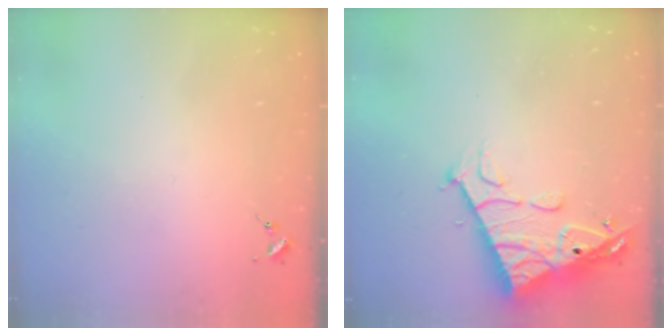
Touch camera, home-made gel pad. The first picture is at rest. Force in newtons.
{"total": 15.6, "press": 15.5, "slide": 1.5}